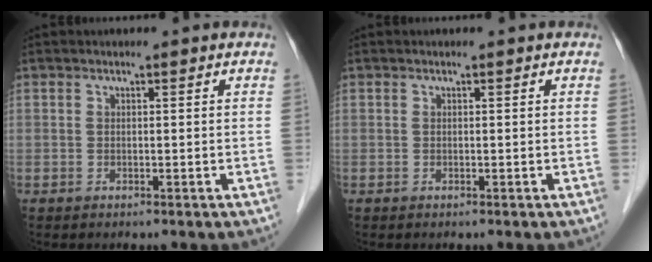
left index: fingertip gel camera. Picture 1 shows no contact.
{"total": 0.0}